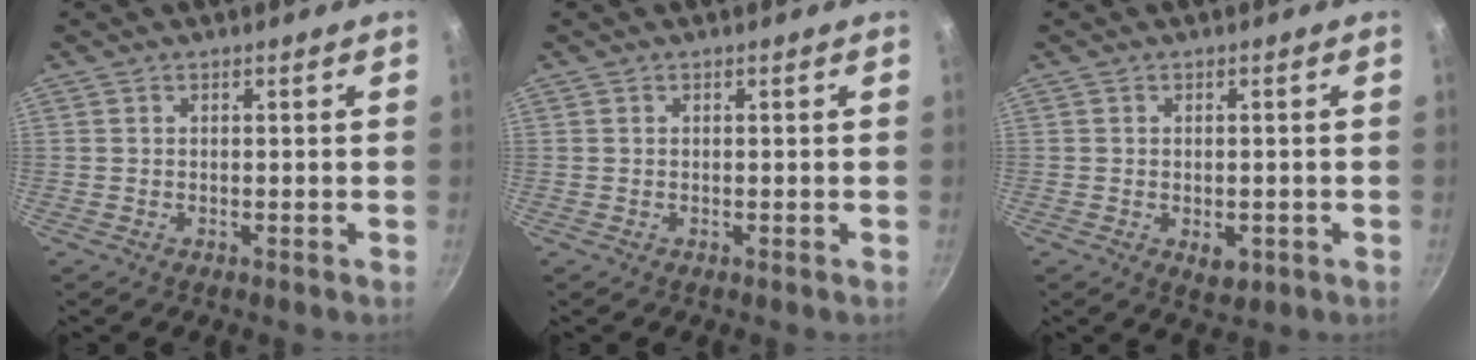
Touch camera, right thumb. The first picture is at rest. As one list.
[{"total": 0.0}, {"total": 3.4, "force": [-1.0, 2.2, 2.4], "torque": [-0.028, -0.001, -0.010]}]